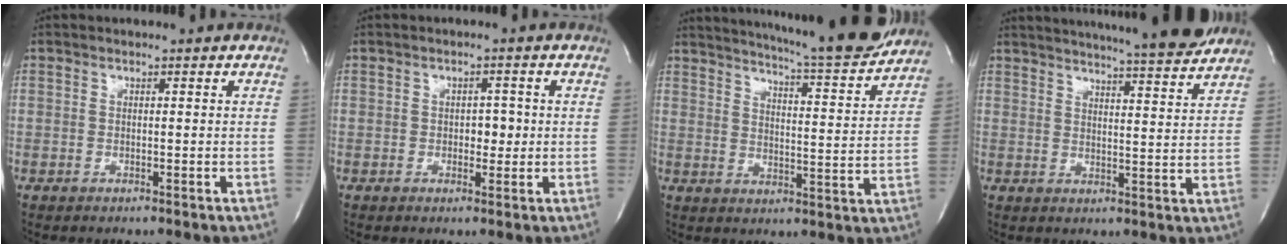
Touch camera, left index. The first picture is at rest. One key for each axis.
{"total": 2.2, "fx": 0.0, "fy": 1.4, "fz": 1.7, "tx": -0.019, "ty": 0.002, "tz": 0.001}
{"total": 18.4, "fx": 16.9, "fy": 0.3, "fz": 7.4, "tx": -0.118, "ty": -0.045, "tz": 0.222}
{"total": 17.0, "fx": 15.5, "fy": 0.1, "fz": 6.9, "tx": -0.112, "ty": -0.021, "tz": 0.202}